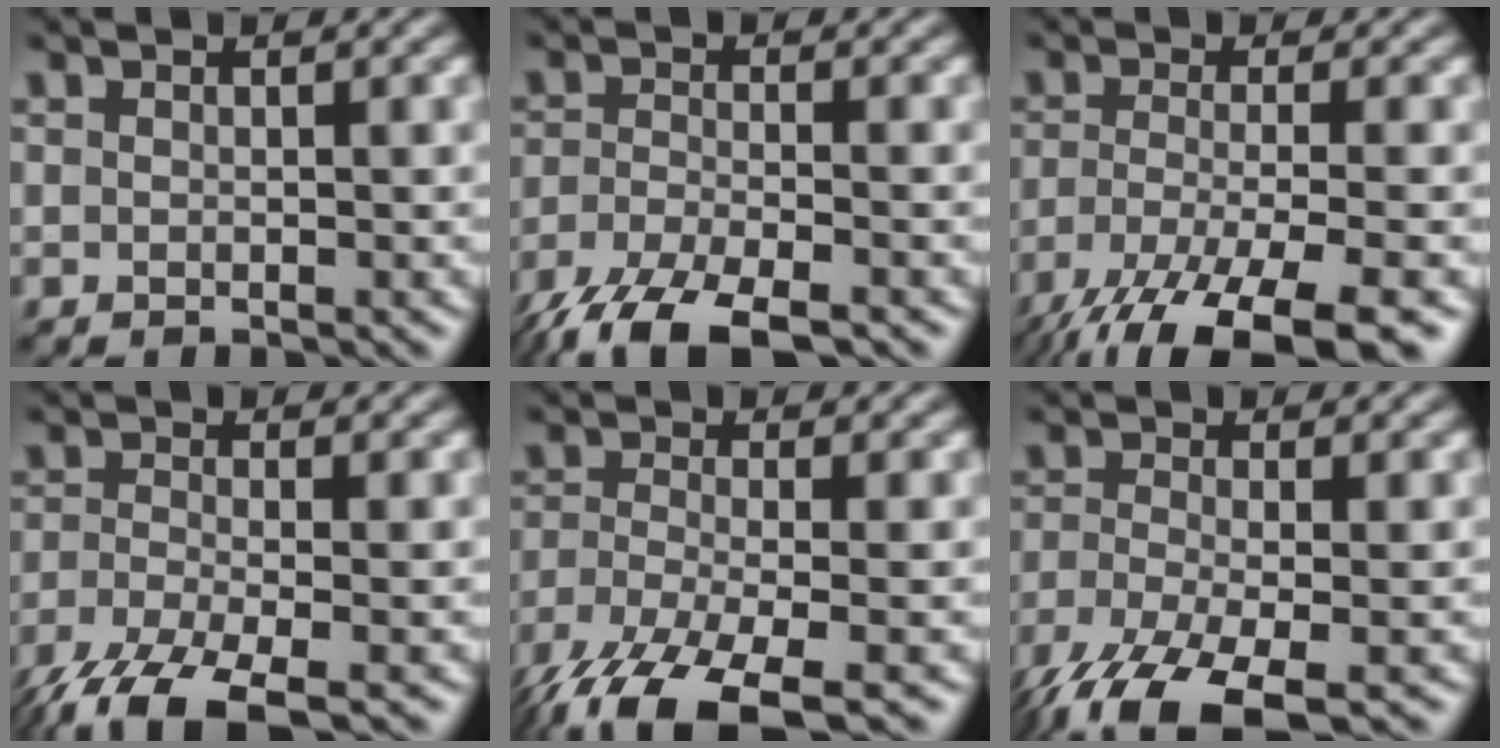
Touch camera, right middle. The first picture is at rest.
{"total": 8.2, "force": [-6.1, 2.3, 4.9], "torque": [-0.111, -0.030, -0.117]}
{"total": 10.6, "force": [-7.1, 2.6, 7.5], "torque": [-0.131, -0.019, -0.123]}
{"total": 8.2, "force": [-5.5, 2.5, 5.5], "torque": [-0.126, -0.026, -0.106]}
{"total": 8.6, "force": [-6.1, 2.3, 5.6], "torque": [-0.118, -0.020, -0.117]}
{"total": 8.3, "force": [-5.4, 2.8, 5.7], "torque": [-0.126, -0.025, -0.104]}